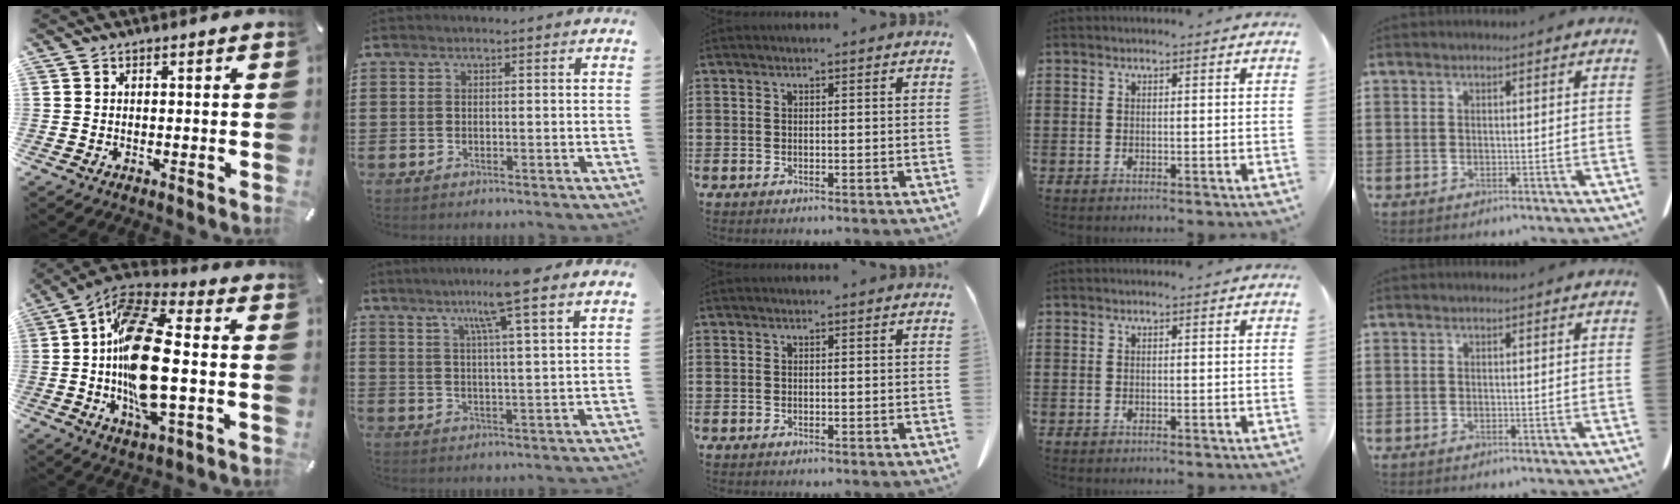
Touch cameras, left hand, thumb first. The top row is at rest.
{"thumb": {"total": 19.8, "force": [-1.4, 8.2, 17.9], "torque": [-0.355, -0.002, -0.024]}, "index": {"total": 8.9, "force": [6.0, -0.1, 6.5], "torque": [-0.126, -0.009, 0.099]}}